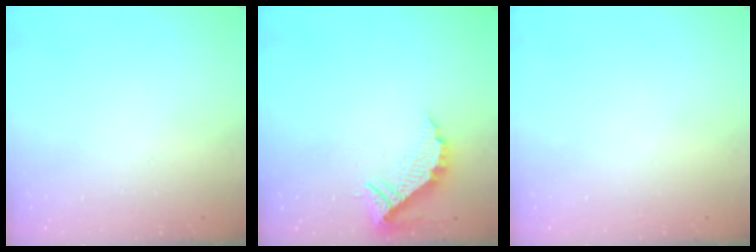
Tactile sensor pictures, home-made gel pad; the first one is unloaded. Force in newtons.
{"total": 10.4, "press": 10.4, "slide": 0.6}
{"total": 0.0}